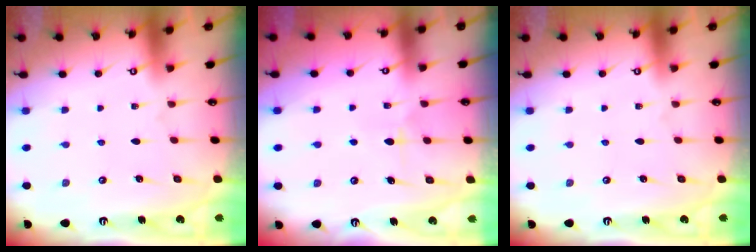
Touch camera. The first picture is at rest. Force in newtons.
{"total": 6.0, "press": 6.0, "slide": 0.3}
{"total": 0.0}